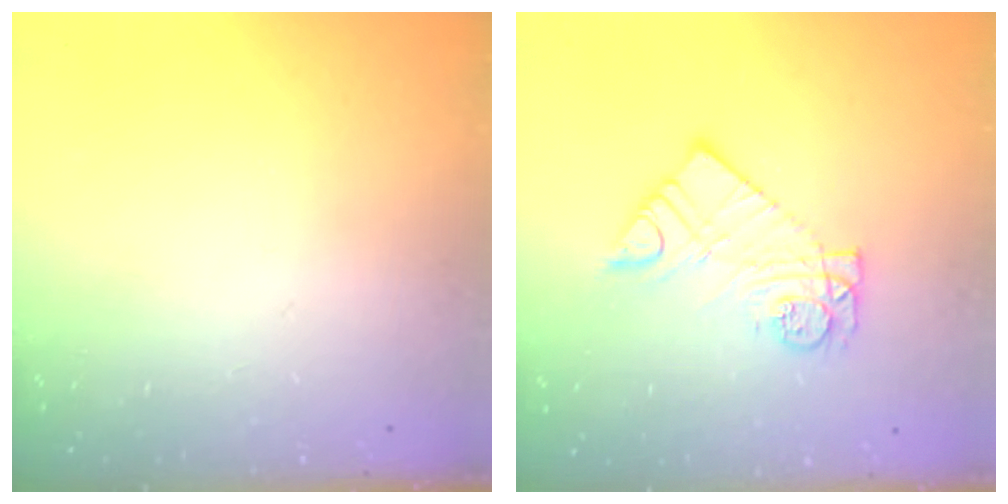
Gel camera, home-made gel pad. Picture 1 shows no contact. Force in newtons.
{"total": 10.5, "press": 10.4, "slide": 0.9}